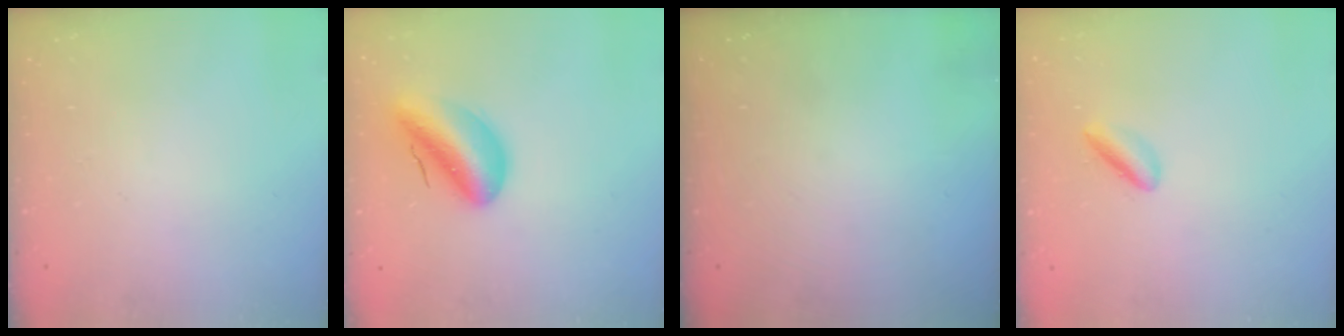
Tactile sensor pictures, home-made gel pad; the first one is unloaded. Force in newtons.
{"total": 10.7, "press": 10.4, "slide": 2.8}
{"total": 0.0}
{"total": 2.4, "press": 2.3, "slide": 0.4}